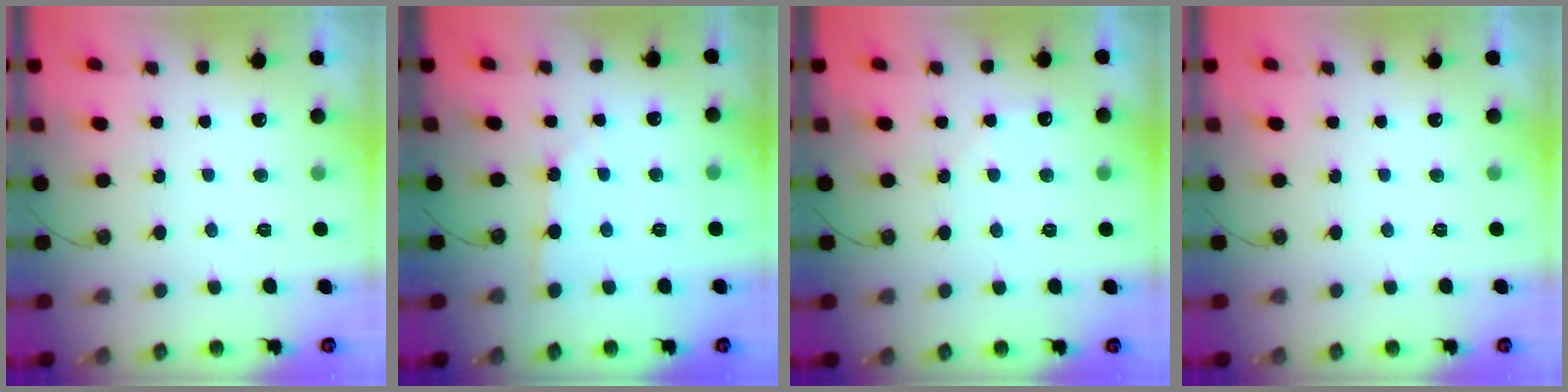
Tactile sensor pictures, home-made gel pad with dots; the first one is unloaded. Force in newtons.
{"total": 1.0, "press": 1.0, "slide": 0.2}
{"total": 4.8, "press": 4.7, "slide": 0.8}
{"total": 0.0}